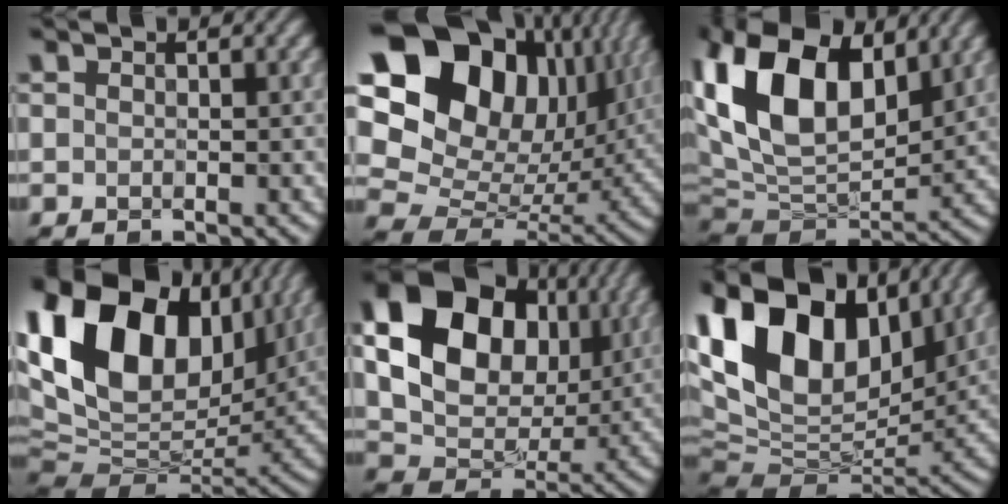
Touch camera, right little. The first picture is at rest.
{"total": 20.0, "force": [7.1, 14.7, 11.5], "torque": [-0.263, 0.044, 0.131]}
{"total": 15.0, "force": [4.8, 9.3, 10.7], "torque": [-0.233, 0.020, 0.085]}
{"total": 19.6, "force": [6.6, 12.9, 13.3], "torque": [-0.292, 0.034, 0.121]}
{"total": 15.7, "force": [4.2, 11.6, 9.7], "torque": [-0.197, 0.012, 0.085]}
{"total": 17.3, "force": [6.3, 11.2, 11.5], "torque": [-0.252, 0.041, 0.109]}